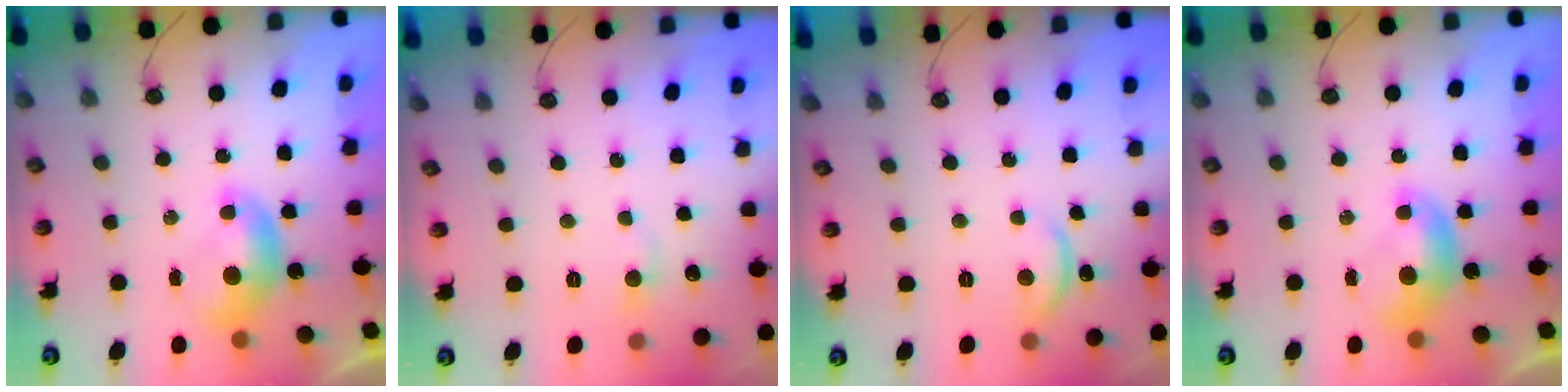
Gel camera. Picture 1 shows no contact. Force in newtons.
{"total": 1.1, "press": 0.8, "slide": 0.8}
{"total": 2.2, "press": 2.2, "slide": 0.3}
{"total": 0.0}